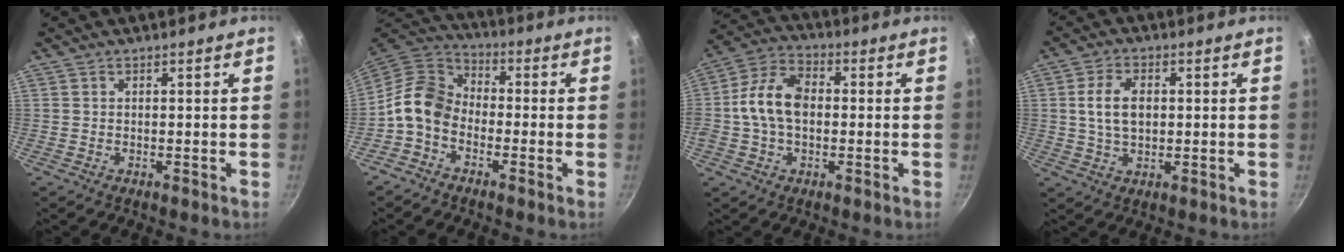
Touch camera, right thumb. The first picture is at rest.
{"total": 9.5, "force": [-3.0, 7.0, 5.7], "torque": [-0.094, 0.046, -0.082]}
{"total": 11.7, "force": [-0.1, 7.8, 8.7], "torque": [-0.149, 0.029, -0.017]}
{"total": 7.2, "force": [0.8, 4.5, 5.6], "torque": [-0.093, 0.008, 0.015]}